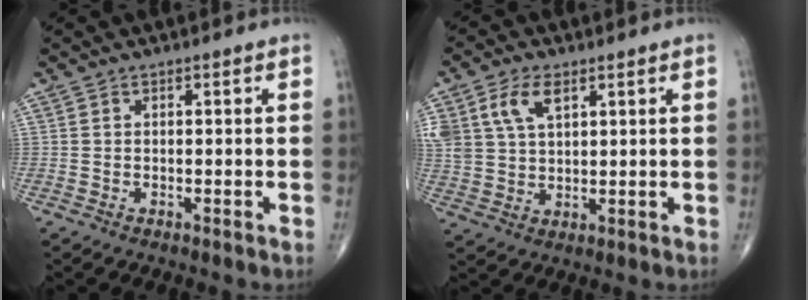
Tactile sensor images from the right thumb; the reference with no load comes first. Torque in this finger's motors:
{"motor_torque": [1.04, 1.23, 0.94, 0.61, 0.09]}